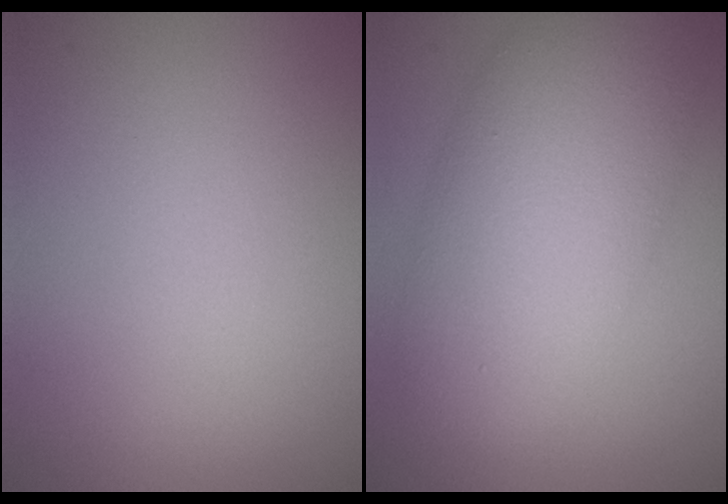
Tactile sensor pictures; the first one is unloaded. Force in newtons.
{"total": 8.8, "press": 8.8, "slide": 0.2}